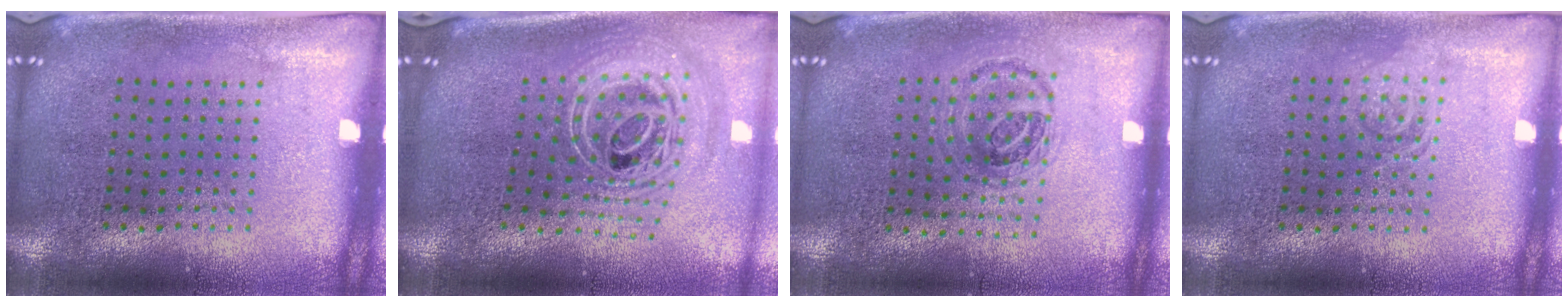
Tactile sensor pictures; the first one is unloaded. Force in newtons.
{"total": 2.8, "press": 2.0, "slide": 1.9}
{"total": 1.0, "press": 0.9, "slide": 0.2}
{"total": 1.4, "press": 1.4, "slide": 0.2}